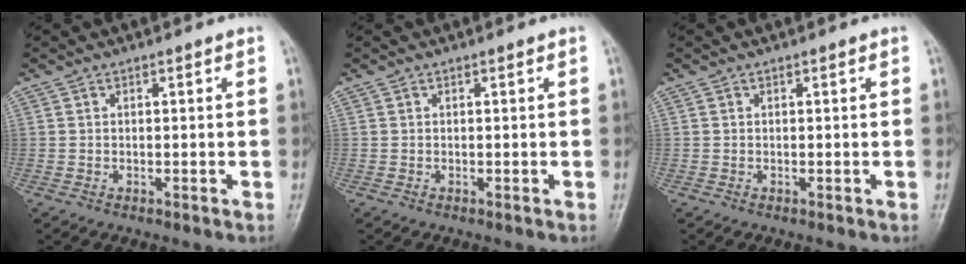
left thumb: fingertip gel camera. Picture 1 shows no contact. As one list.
[{"total": 0.0}, {"total": 0.0}]